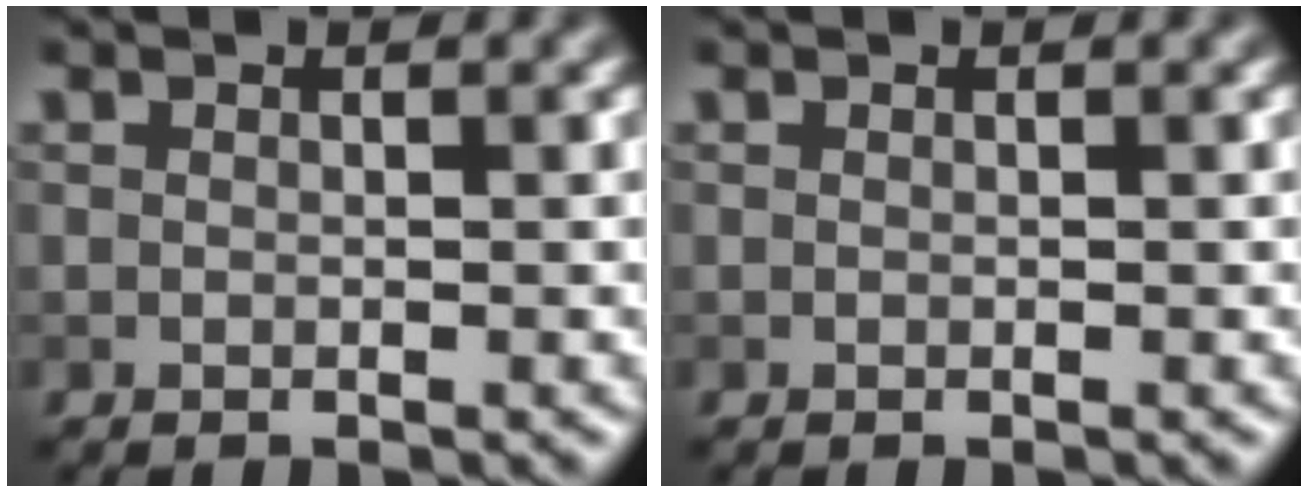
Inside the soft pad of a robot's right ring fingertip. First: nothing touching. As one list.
[{"total": 0.0}]